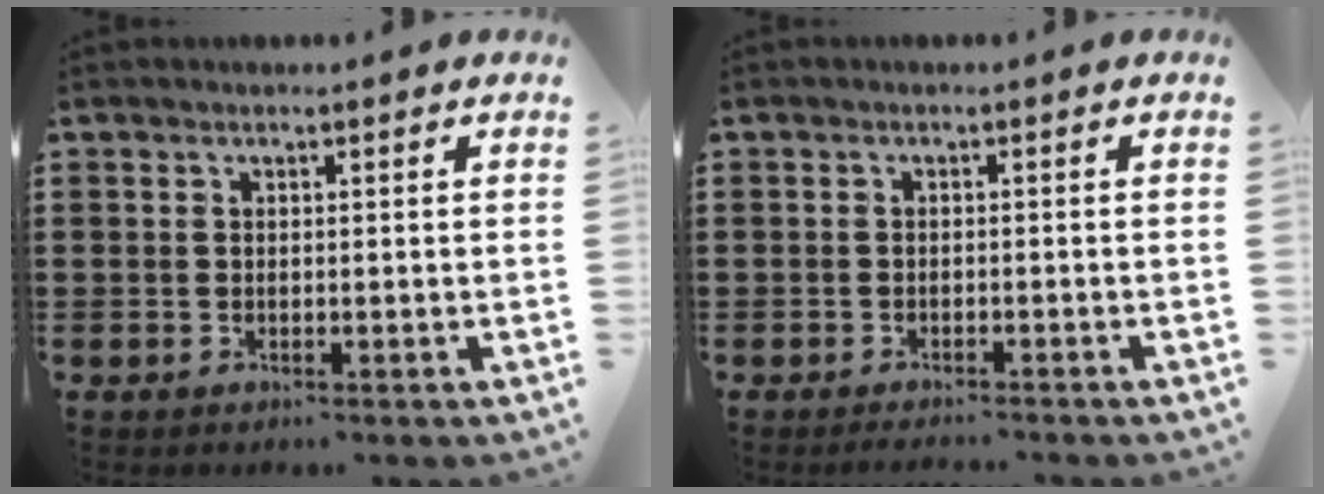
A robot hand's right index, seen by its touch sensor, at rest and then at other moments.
{"total": 1.2, "force": [-1.2, -0.1, 0.2], "torque": [-0.005, -0.001, -0.022]}